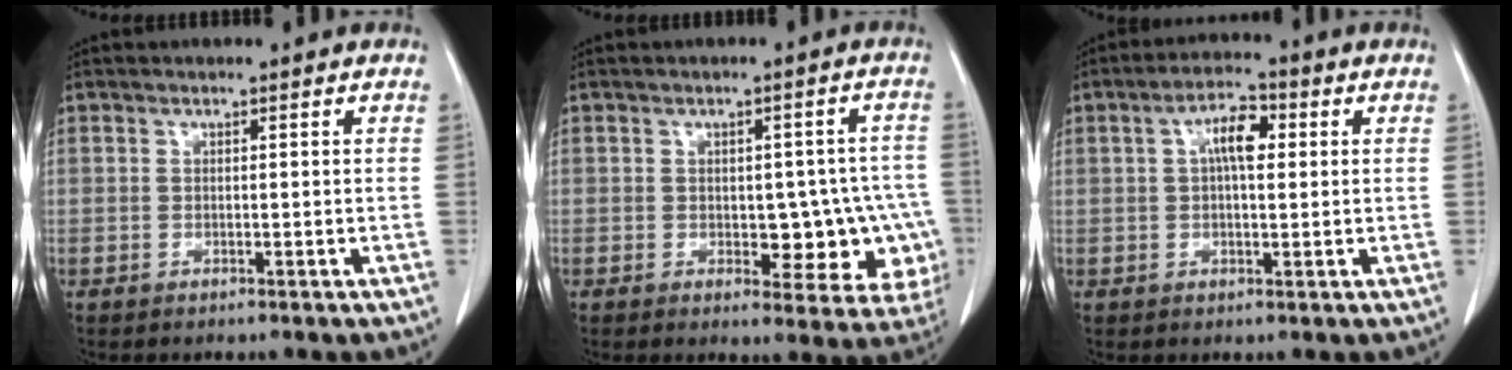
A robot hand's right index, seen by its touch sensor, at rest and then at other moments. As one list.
[{"total": 10.6, "force": [-2.0, 5.4, 8.9], "torque": [-0.079, 0.017, -0.013]}, {"total": 5.6, "force": [1.3, 2.0, 5.1], "torque": [-0.093, 0.015, 0.020]}]